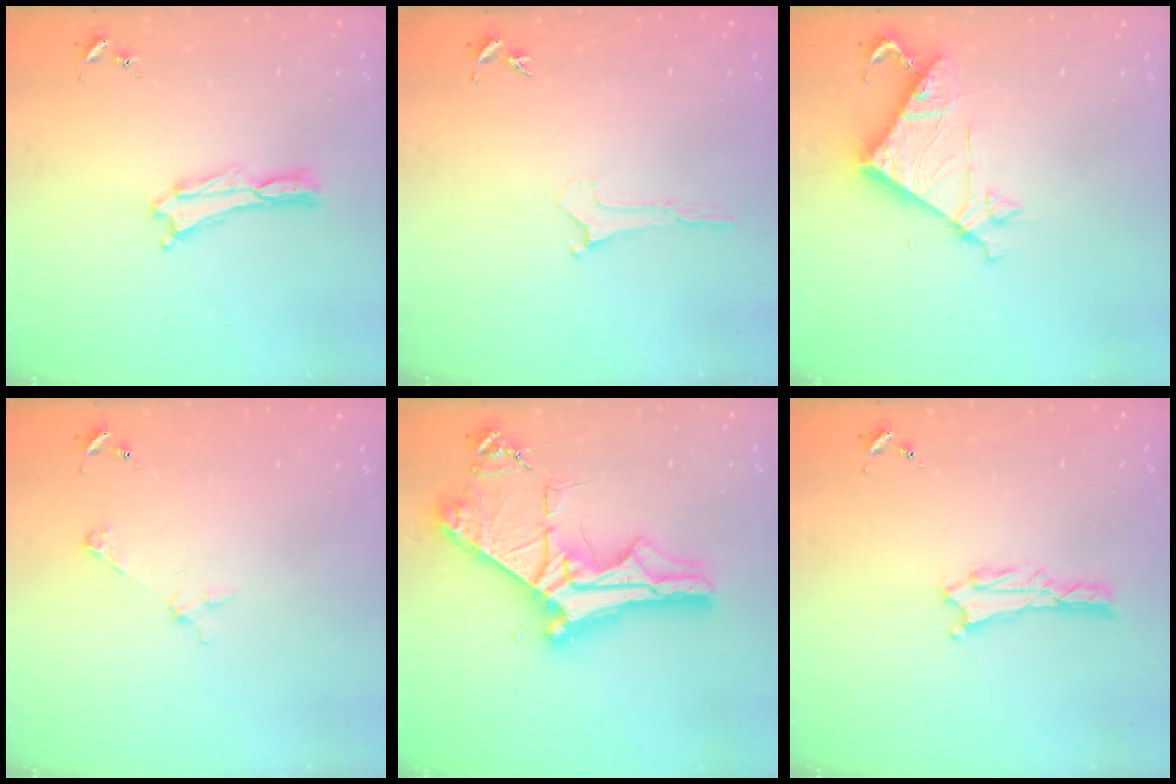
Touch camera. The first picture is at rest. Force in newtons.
{"total": 0.0}
{"total": 7.2, "press": 7.1, "slide": 0.4}
{"total": 2.9, "press": 2.9, "slide": 0.3}
{"total": 10.7, "press": 10.6, "slide": 1.2}
{"total": 2.0, "press": 2.0, "slide": 0.3}